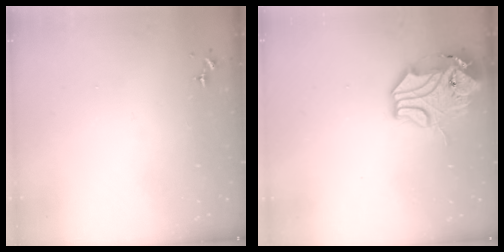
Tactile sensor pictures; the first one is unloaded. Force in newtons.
{"total": 13.7, "press": 13.5, "slide": 1.8}